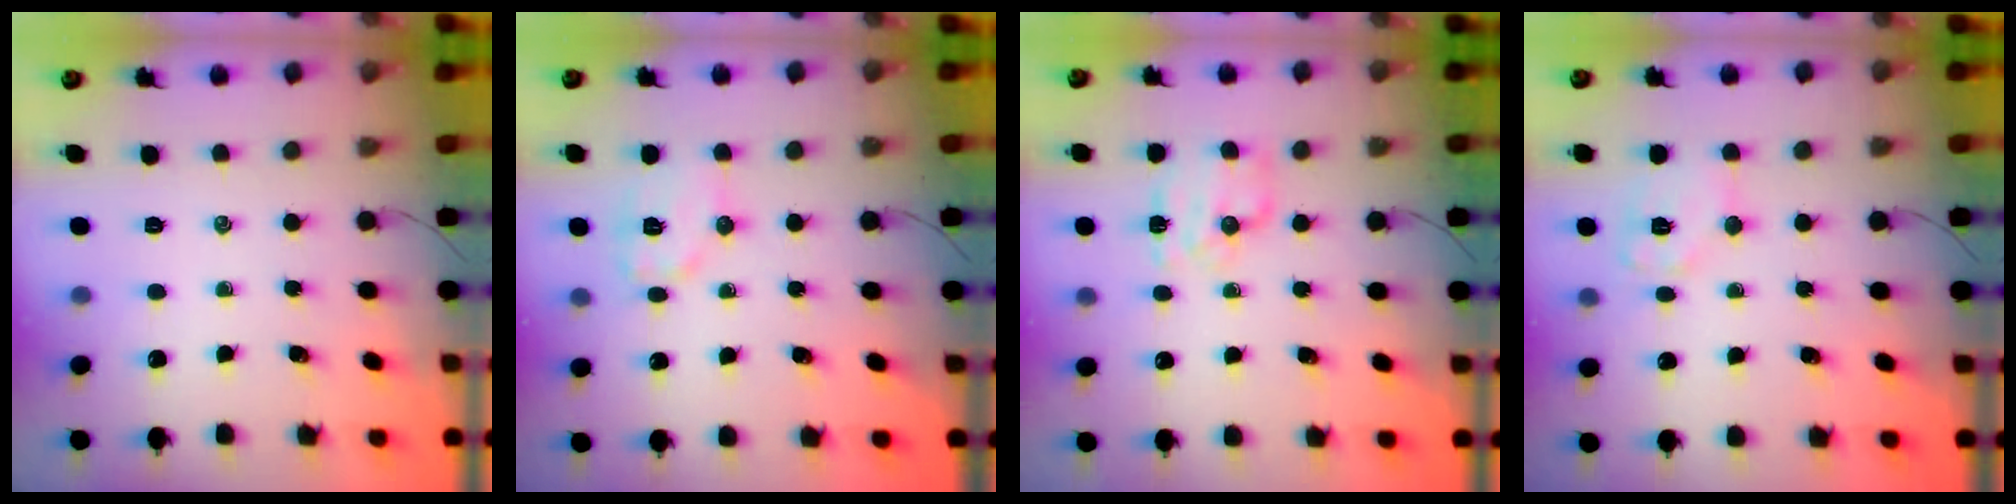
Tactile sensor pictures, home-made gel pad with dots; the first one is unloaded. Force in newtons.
{"total": 8.5, "press": 8.5, "slide": 0.4}
{"total": 7.5, "press": 7.4, "slide": 0.8}
{"total": 8.0, "press": 8.0, "slide": 0.6}